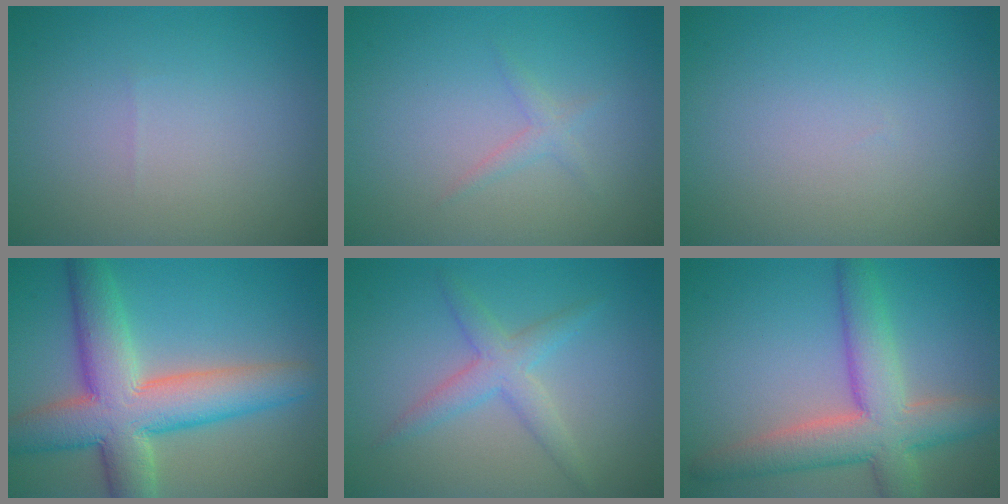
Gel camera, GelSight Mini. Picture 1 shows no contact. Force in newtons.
{"total": 1.1, "press": 1.1, "slide": 0.0}
{"total": 0.0}
{"total": 9.8, "press": 9.8, "slide": 0.5}
{"total": 2.9, "press": 2.9, "slide": 0.0}
{"total": 7.3, "press": 7.3, "slide": 0.6}